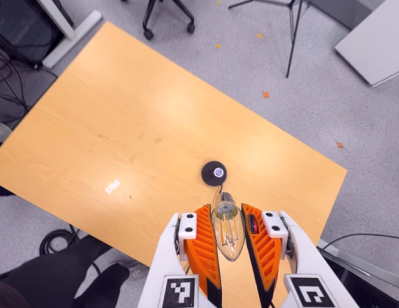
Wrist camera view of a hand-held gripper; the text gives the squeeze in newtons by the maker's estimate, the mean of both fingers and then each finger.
{"total": 14.6, "left": 16.1, "right": 13.2}